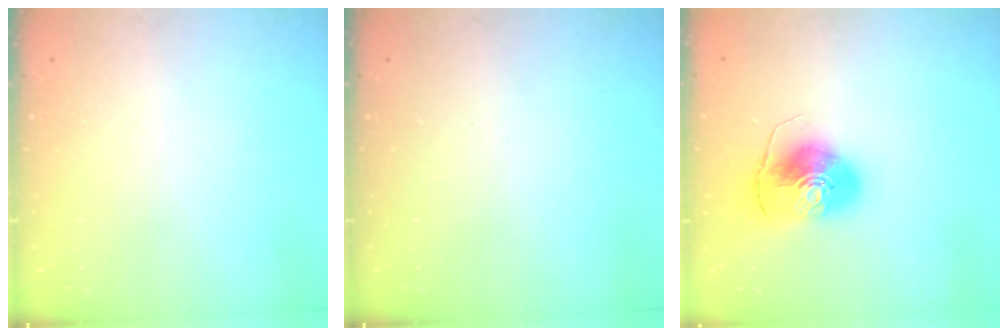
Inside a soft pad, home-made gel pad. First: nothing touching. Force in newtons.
{"total": 0.0}
{"total": 10.2, "press": 10.1, "slide": 1.5}